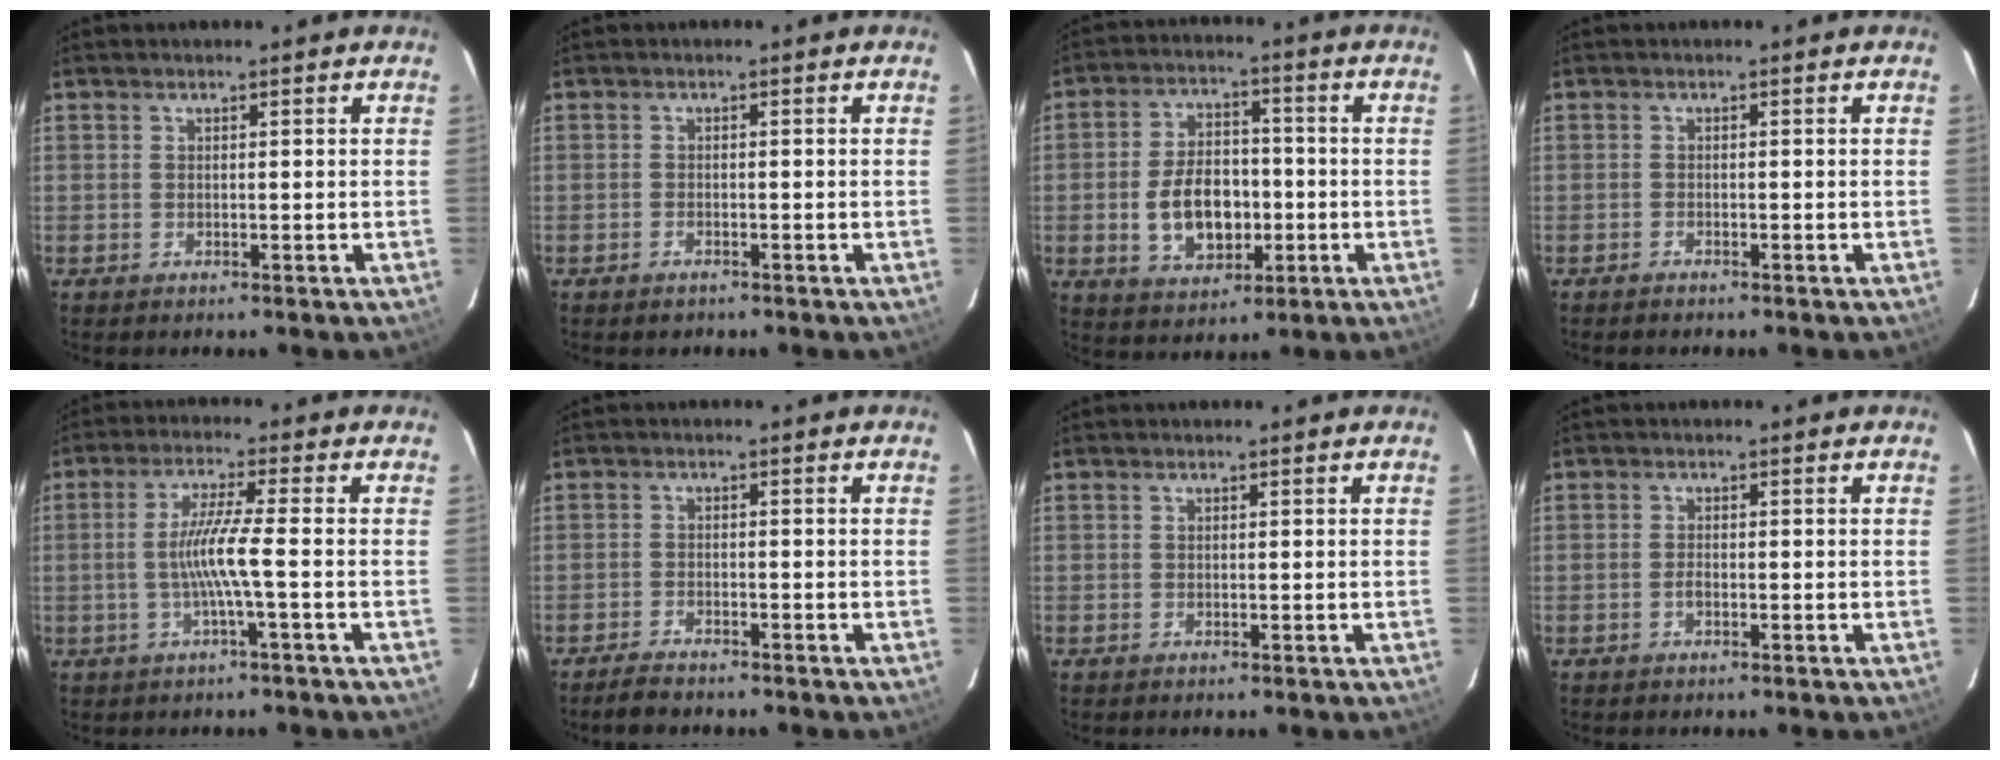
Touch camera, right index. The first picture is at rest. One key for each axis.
{"total": 1.3, "fx": -1.0, "fy": 0.7, "fz": 0.3, "tx": -0.009, "ty": 0.001, "tz": -0.018}
{"total": 11.4, "fx": -2.3, "fy": 7.4, "fz": 8.4, "tx": -0.168, "ty": 0.014, "tz": -0.026}
{"total": 1.1, "fx": -1.1, "fy": 0.2, "fz": 0.3, "tx": -0.015, "ty": 0.000, "tz": -0.020}
{"total": 6.4, "fx": -1.5, "fy": -1.1, "fz": 6.1, "tx": -0.126, "ty": -0.004, "tz": -0.025}
{"total": 3.6, "fx": -3.3, "fy": 0.7, "fz": 1.3, "tx": -0.043, "ty": -0.008, "tz": -0.061}
{"total": 0.0}
{"total": 1.2, "fx": -0.5, "fy": 0.7, "fz": 0.8, "tx": -0.017, "ty": 0.002, "tz": -0.010}